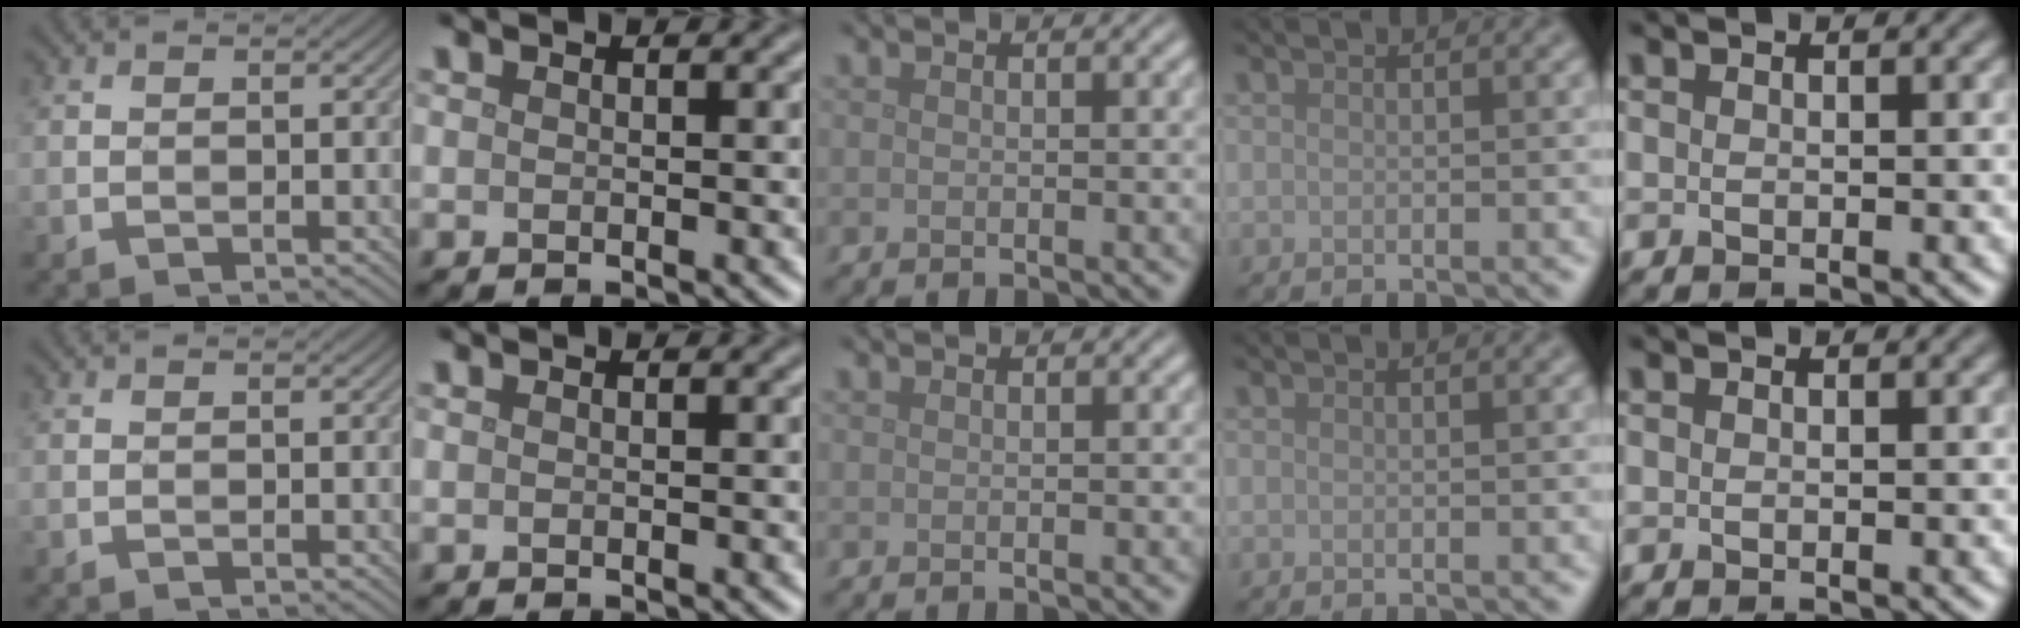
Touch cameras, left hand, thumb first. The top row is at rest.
{}